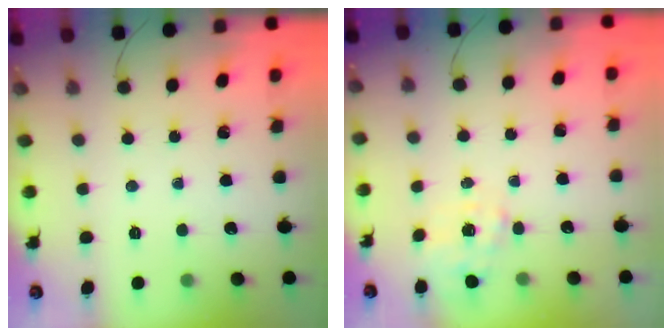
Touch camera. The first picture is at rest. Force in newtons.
{"total": 2.2, "press": 2.1, "slide": 0.7}